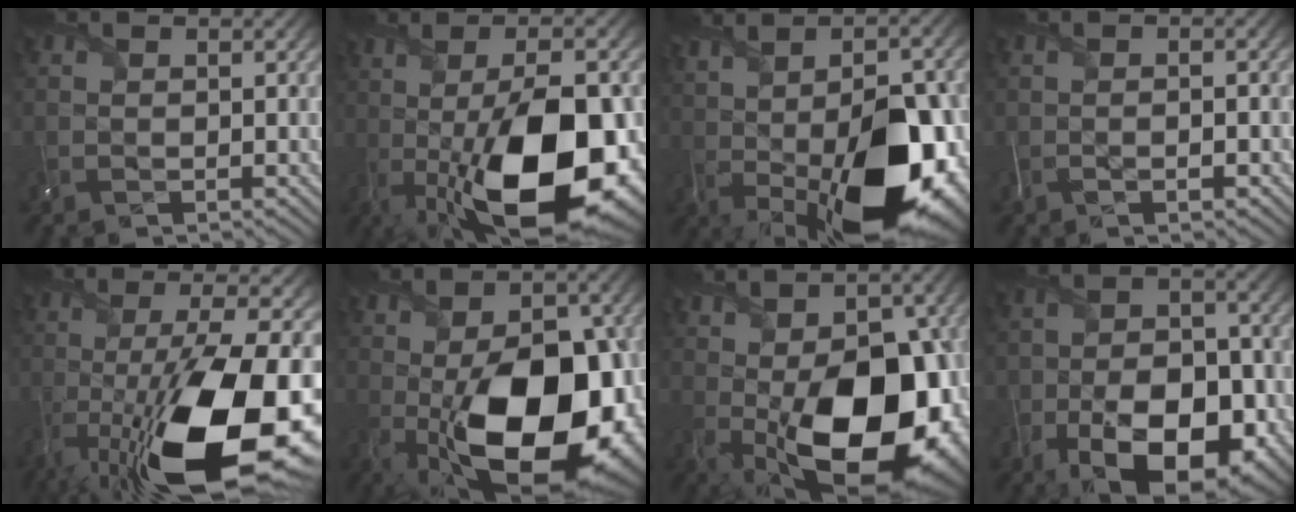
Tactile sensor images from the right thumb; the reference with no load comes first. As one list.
[{"total": 19.8, "force": [-4.6, 7.9, 17.5], "torque": [-0.257, -0.013, -0.068]}, {"total": 19.2, "force": [-2.6, 9.5, 16.5], "torque": [-0.217, -0.014, -0.013]}, {"total": 2.1, "force": [-1.0, 0.6, 1.8], "torque": [-0.020, -0.001, -0.015]}, {"total": 18.7, "force": [-6.8, 4.9, 16.7], "torque": [-0.279, -0.014, -0.116]}, {"total": 20.2, "force": [-4.2, 11.0, 16.4], "torque": [-0.229, -0.024, -0.057]}, {"total": 19.1, "force": [-2.2, 10.6, 15.7], "torque": [-0.213, -0.032, -0.019]}, {"total": 17.0, "force": [-8.3, 10.6, 10.4], "torque": [-0.140, -0.031, -0.137]}]